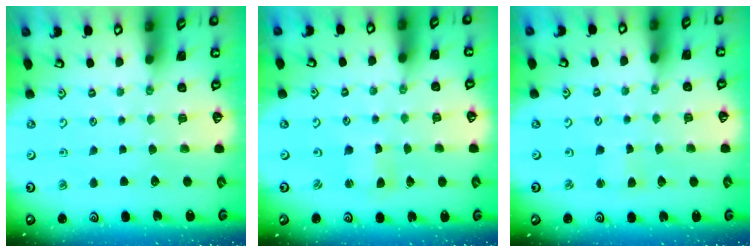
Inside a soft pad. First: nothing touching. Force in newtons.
{"total": 1.7, "press": 1.6, "slide": 0.3}
{"total": 2.5, "press": 2.5, "slide": 0.4}